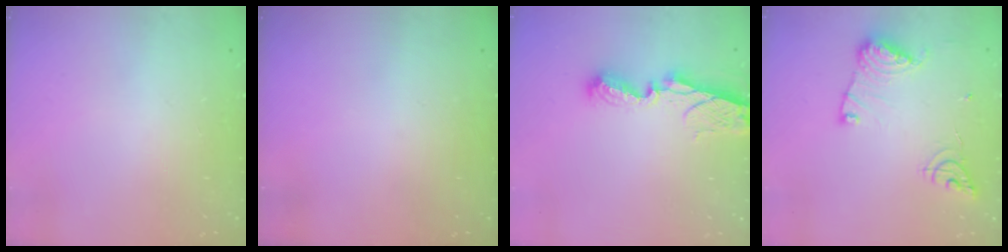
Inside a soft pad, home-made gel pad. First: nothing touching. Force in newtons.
{"total": 0.0}
{"total": 8.4, "press": 8.4, "slide": 1.1}
{"total": 13.4, "press": 13.3, "slide": 1.4}